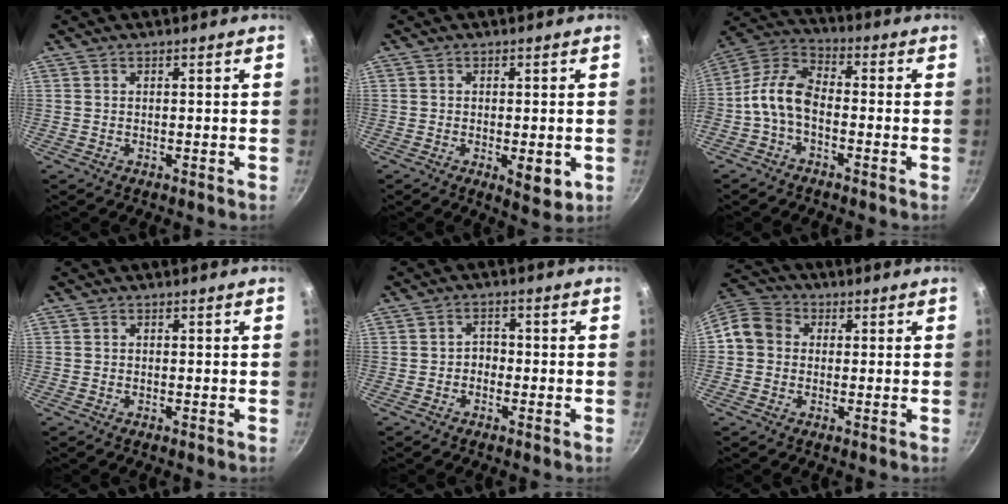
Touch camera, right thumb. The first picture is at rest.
{"total": 5.4, "force": [-1.3, 2.5, 4.7], "torque": [-0.058, -0.007, -0.012]}
{"total": 9.5, "force": [-2.7, 5.4, 7.3], "torque": [-0.147, 0.046, -0.069]}
{"total": 0.0}
{"total": 2.4, "force": [-0.8, 1.9, 1.3], "torque": [-0.005, 0.014, -0.017]}
{"total": 7.6, "force": [0.2, 6.7, 3.5], "torque": [-0.042, 0.020, -0.020]}